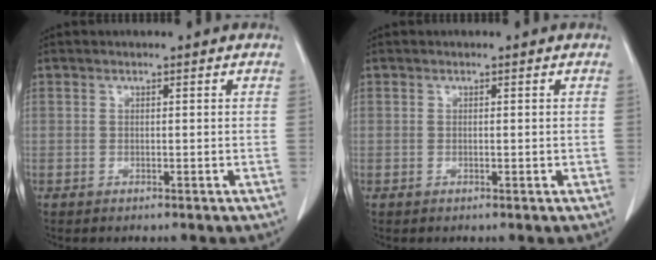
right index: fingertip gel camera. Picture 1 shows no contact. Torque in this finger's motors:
{"motor_torque": [-0.33, 0.55, -0.01, 0.02]}